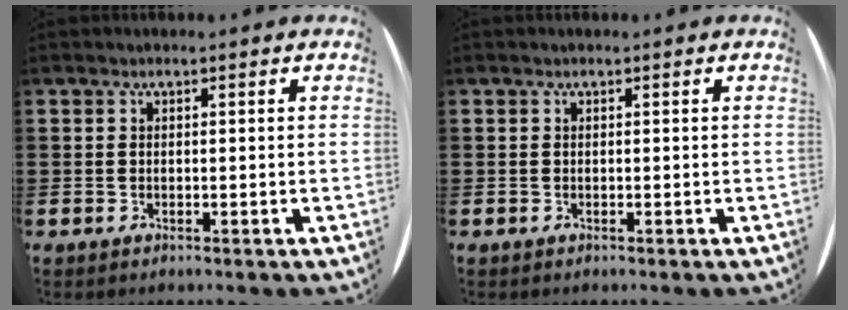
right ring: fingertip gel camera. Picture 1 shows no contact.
{"total": 0.0}